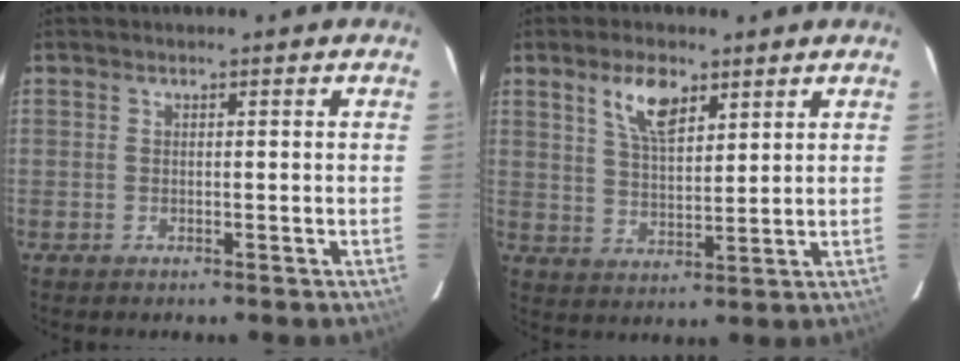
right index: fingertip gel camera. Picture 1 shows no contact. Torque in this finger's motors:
{"motor_torque": [0.14, 0.09, 0.24, 0.09]}